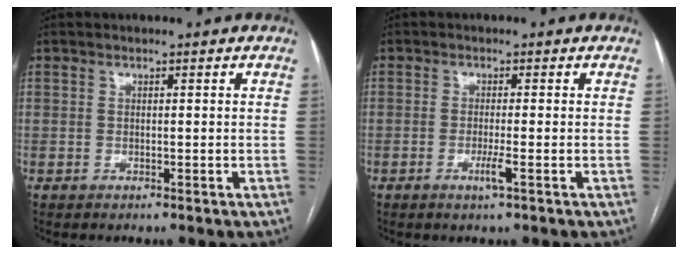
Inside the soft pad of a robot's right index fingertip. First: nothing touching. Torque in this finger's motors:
{"motor_torque": [0.30, 0.27, 0.15, 0.06]}